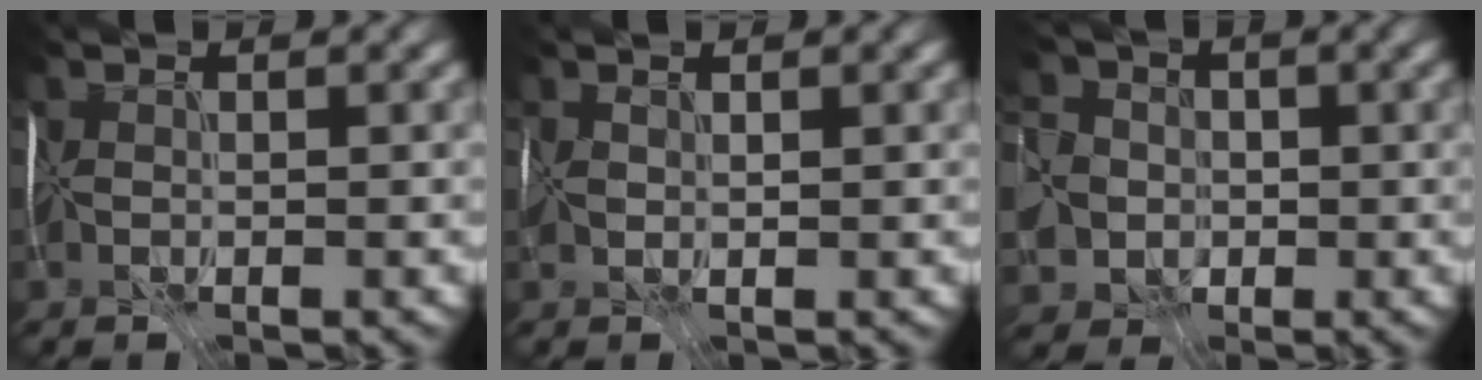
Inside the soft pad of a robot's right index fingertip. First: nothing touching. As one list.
[{"total": 1.1, "force": [0.6, 0.3, 0.9], "torque": [-0.032, 0.006, 0.015]}, {"total": 7.2, "force": [-1.4, 6.4, 3.1], "torque": [-0.071, 0.006, -0.055]}]